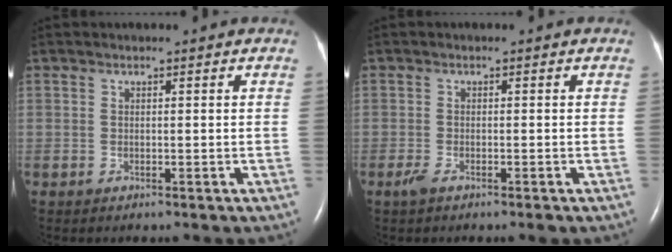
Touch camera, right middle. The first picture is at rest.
{"total": 1.9, "force": [-1.3, 0.3, 1.3], "torque": [-0.034, -0.006, -0.026]}